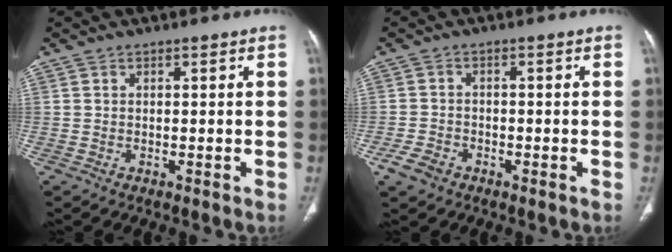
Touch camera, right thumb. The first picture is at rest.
{"total": 3.8, "force": [-2.3, 2.5, 1.8], "torque": [-0.037, 0.011, -0.038]}